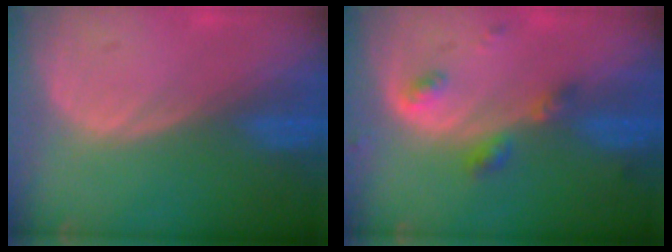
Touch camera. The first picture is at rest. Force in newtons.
{"total": 3.8, "press": 3.7, "slide": 1.1}